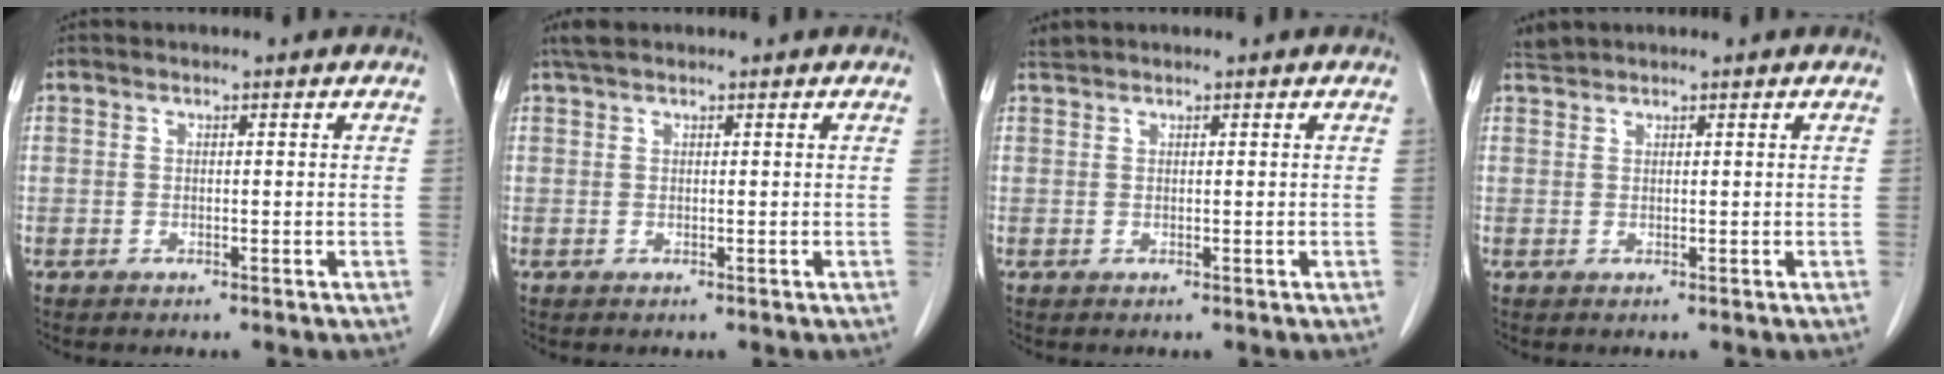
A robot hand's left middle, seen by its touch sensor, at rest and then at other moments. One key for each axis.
{"total": 2.1, "fx": 1.7, "fy": 0.4, "fz": 1.1, "tx": -0.025, "ty": 0.018, "tz": 0.032}
{"total": 0.7, "fx": 0.7, "fy": -0.3, "fz": -0.1, "tx": -0.007, "ty": 0.007, "tz": 0.020}
{"total": 1.2, "fx": 1.2, "fy": -0.2, "fz": -0.3, "tx": -0.004, "ty": 0.005, "tz": 0.030}